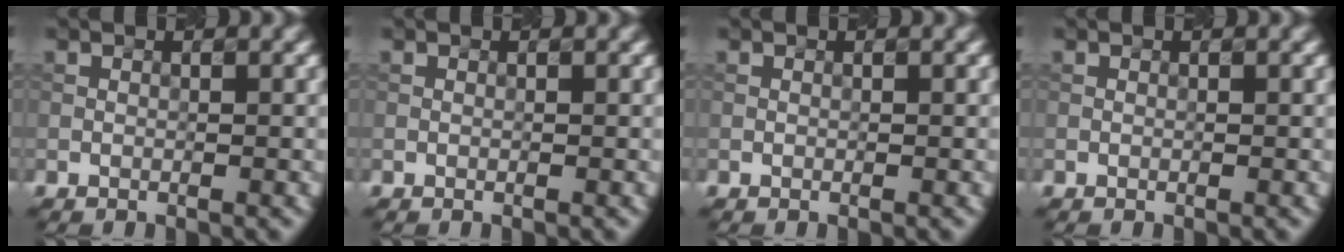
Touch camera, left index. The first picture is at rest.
{"total": 0.0}
{"total": 0.0}
{"total": 0.0}